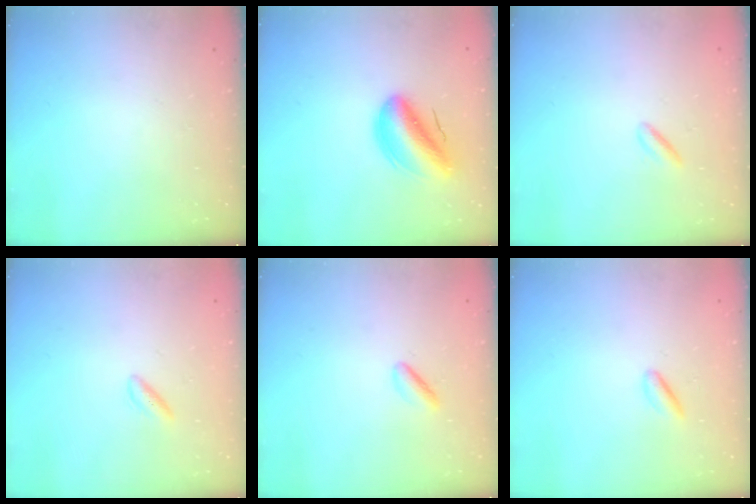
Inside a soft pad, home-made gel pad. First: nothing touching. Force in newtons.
{"total": 11.7, "press": 11.2, "slide": 3.2}
{"total": 1.8, "press": 1.6, "slide": 0.8}
{"total": 2.5, "press": 2.1, "slide": 1.2}
{"total": 2.5, "press": 2.4, "slide": 0.6}
{"total": 2.2, "press": 2.1, "slide": 0.7}